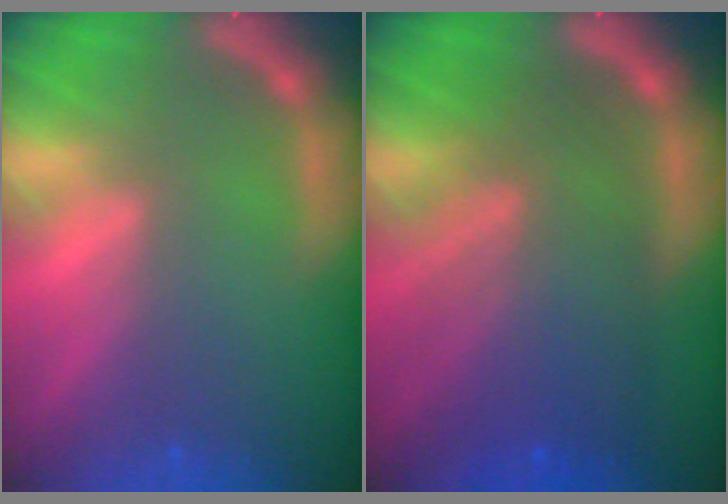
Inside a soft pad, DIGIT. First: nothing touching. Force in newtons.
{"total": 9.1}